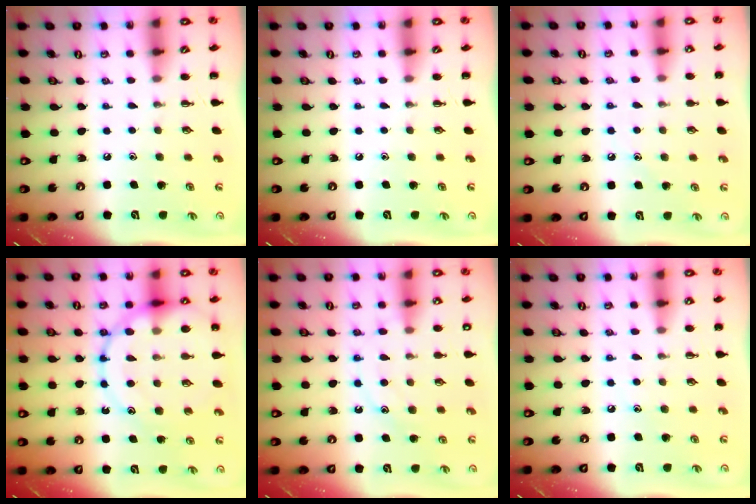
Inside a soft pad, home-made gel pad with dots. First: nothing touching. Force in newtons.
{"total": 0.0}
{"total": 6.6, "press": 6.3, "slide": 1.9}
{"total": 21.0, "press": 20.8, "slide": 2.9}
{"total": 13.0, "press": 13.0, "slide": 0.9}
{"total": 6.5, "press": 6.4, "slide": 1.2}